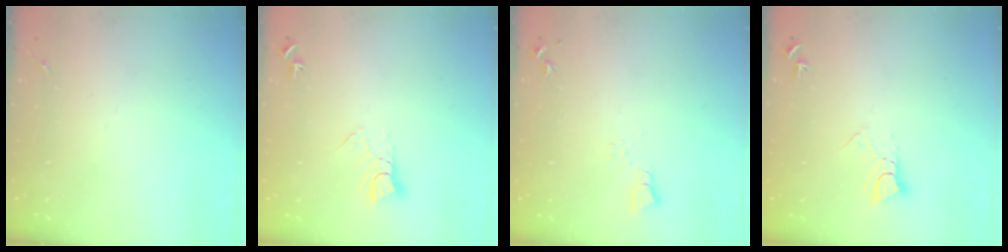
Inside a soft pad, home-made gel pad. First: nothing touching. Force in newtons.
{"total": 4.9, "press": 4.8, "slide": 0.3}
{"total": 3.7, "press": 3.7, "slide": 0.4}
{"total": 4.9, "press": 4.8, "slide": 0.3}